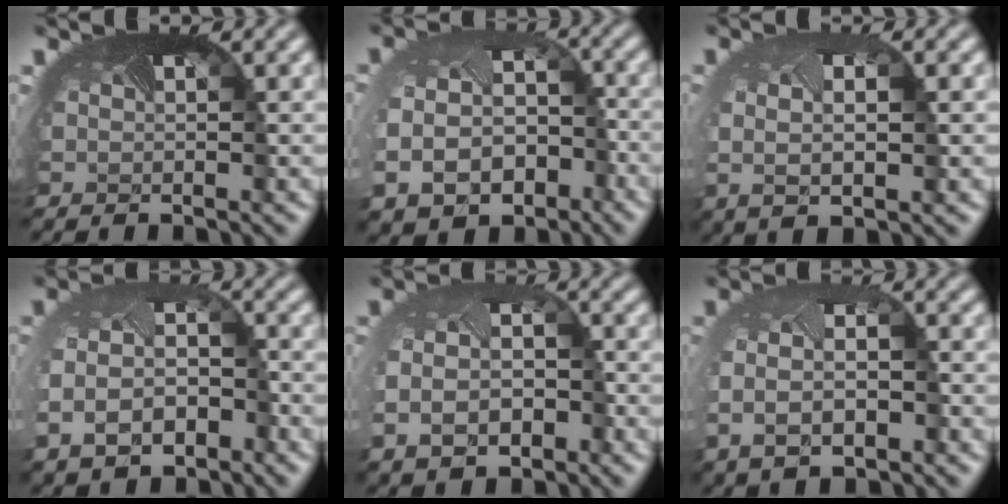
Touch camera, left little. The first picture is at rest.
{"total": 9.0, "force": [-4.1, 6.4, 4.8], "torque": [-0.092, -0.046, -0.042]}
{"total": 2.9, "force": [-0.1, 1.1, 2.7], "torque": [-0.061, -0.004, 0.003]}
{"total": 5.9, "force": [-3.0, 3.6, 3.6], "torque": [-0.086, -0.024, -0.046]}
{"total": 5.5, "force": [-2.2, 3.6, 3.6], "torque": [-0.084, -0.028, -0.027]}
{"total": 5.2, "force": [-1.1, 3.0, 4.2], "torque": [-0.092, -0.015, -0.008]}